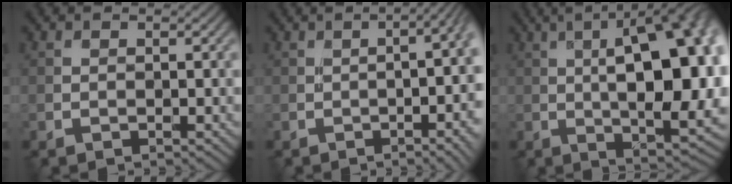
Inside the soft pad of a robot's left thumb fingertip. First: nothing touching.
{"total": 10.4, "force": [-1.4, 3.0, 9.8], "torque": [-0.099, 0.012, -0.025]}
{"total": 17.5, "force": [2.0, 6.0, 16.4], "torque": [-0.224, 0.029, 0.024]}